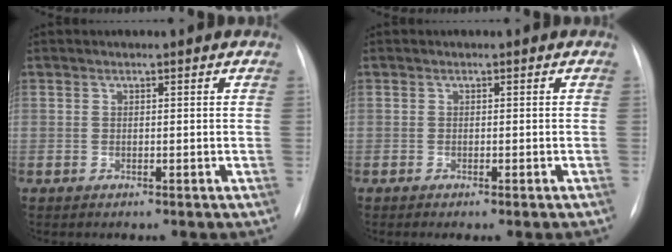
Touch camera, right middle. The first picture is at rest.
{"total": 1.3, "force": [-0.8, -0.3, 0.9], "torque": [-0.015, -0.002, -0.008]}